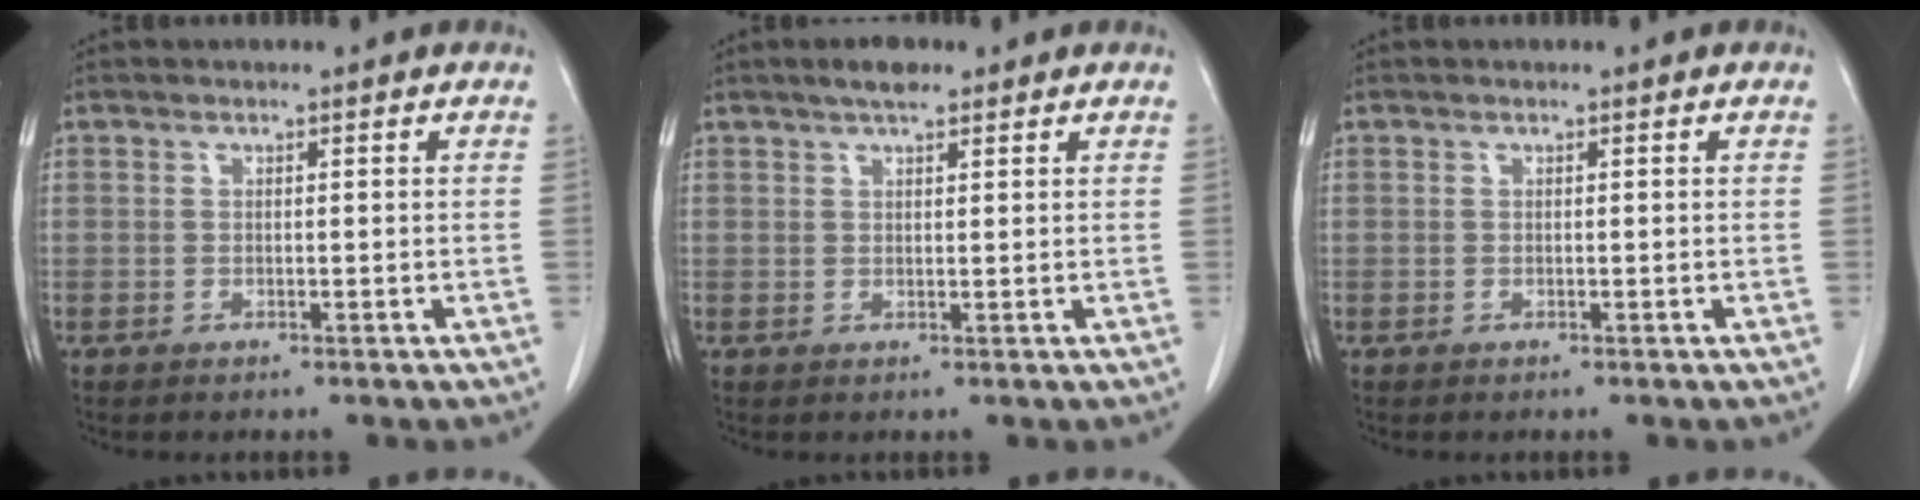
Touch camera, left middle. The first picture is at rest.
{"total": 3.1, "force": [2.3, 0.9, 1.9], "torque": [-0.036, 0.008, 0.037]}
{"total": 0.0}